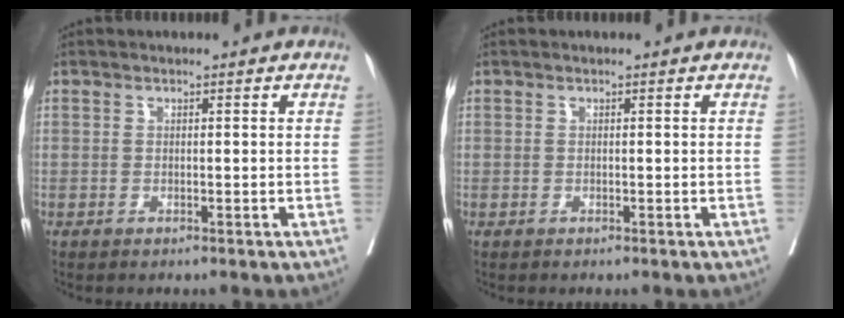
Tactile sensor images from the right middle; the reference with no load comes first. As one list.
[{"total": 0.0}]